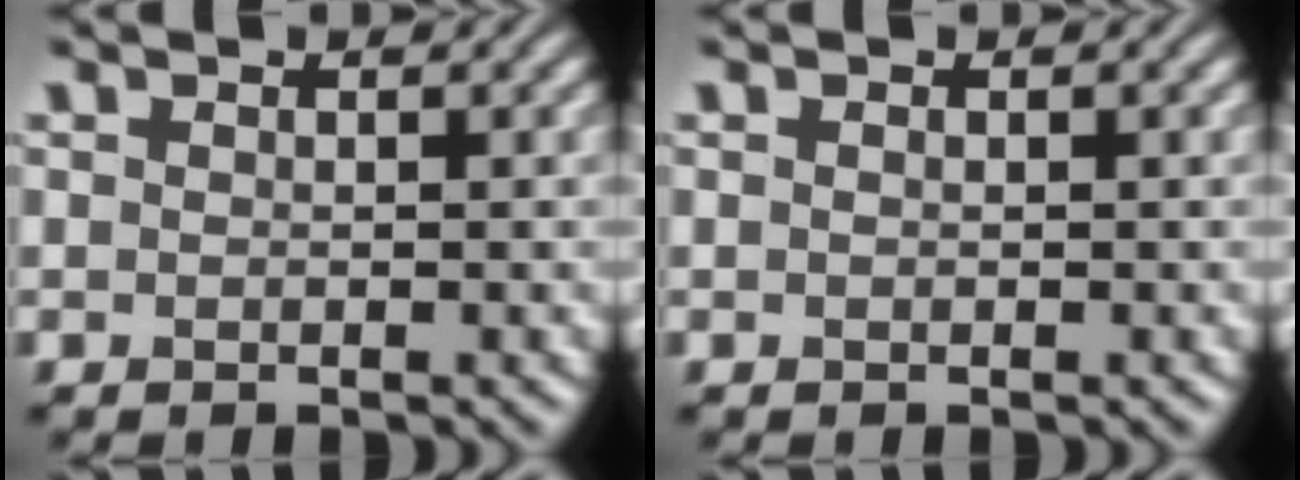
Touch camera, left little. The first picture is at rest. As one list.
[{"total": 0.0}]